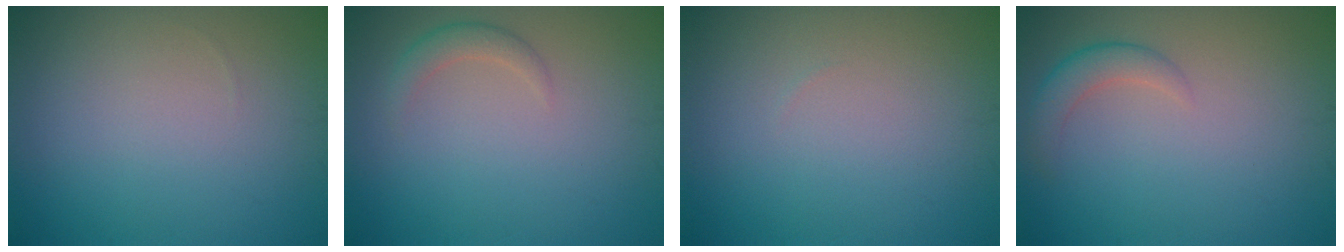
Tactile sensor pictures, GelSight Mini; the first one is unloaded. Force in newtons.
{"total": 1.5, "press": 1.5, "slide": 0.1}
{"total": 0.0}
{"total": 2.2, "press": 2.2, "slide": 0.1}